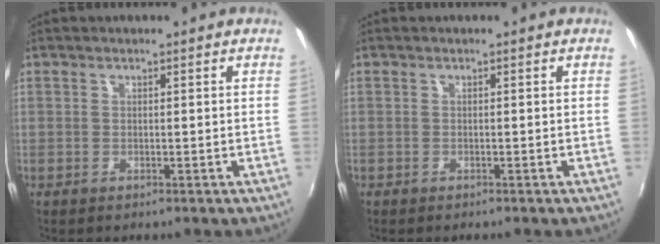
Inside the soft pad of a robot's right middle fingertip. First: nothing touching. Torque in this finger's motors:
{"motor_torque": [-0.33, 0.13, -0.05, 0.00]}